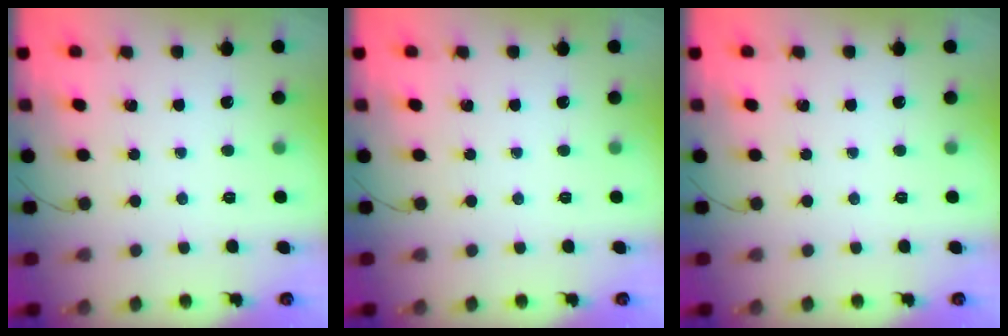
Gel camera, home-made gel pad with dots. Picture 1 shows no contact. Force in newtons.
{"total": 0.0}
{"total": 0.0}